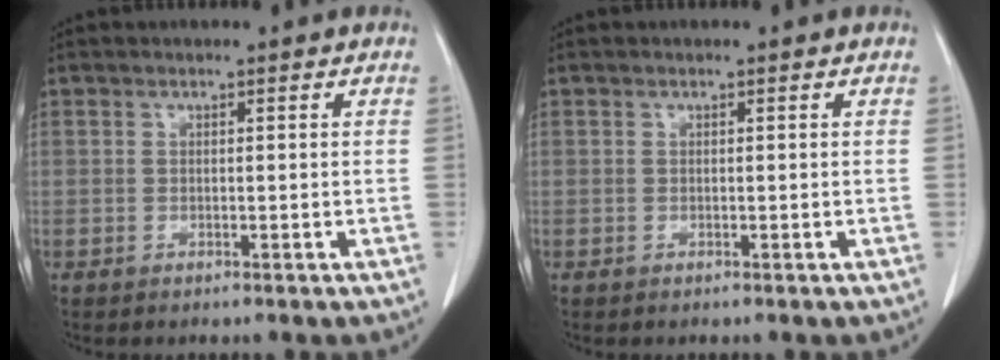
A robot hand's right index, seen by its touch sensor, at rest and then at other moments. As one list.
[{"total": 0.0}]